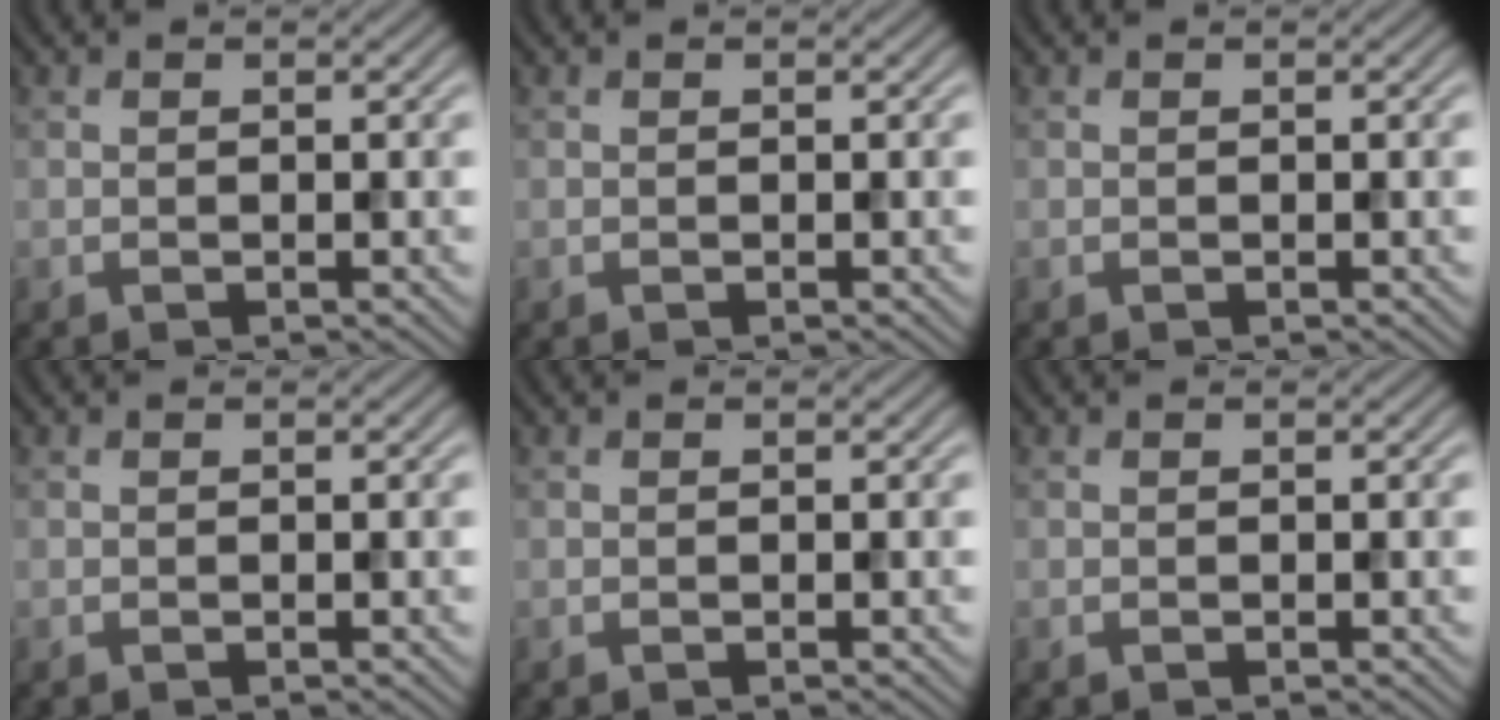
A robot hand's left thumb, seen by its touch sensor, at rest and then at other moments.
{"total": 0.0}
{"total": 0.0}
{"total": 0.0}
{"total": 0.0}
{"total": 0.0}